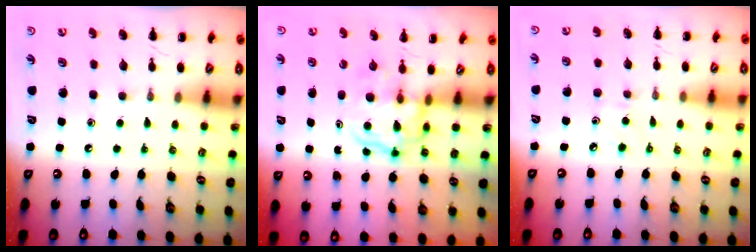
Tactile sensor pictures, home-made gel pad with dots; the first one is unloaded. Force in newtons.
{"total": 3.9, "press": 3.9, "slide": 0.4}
{"total": 2.7, "press": 2.5, "slide": 0.9}